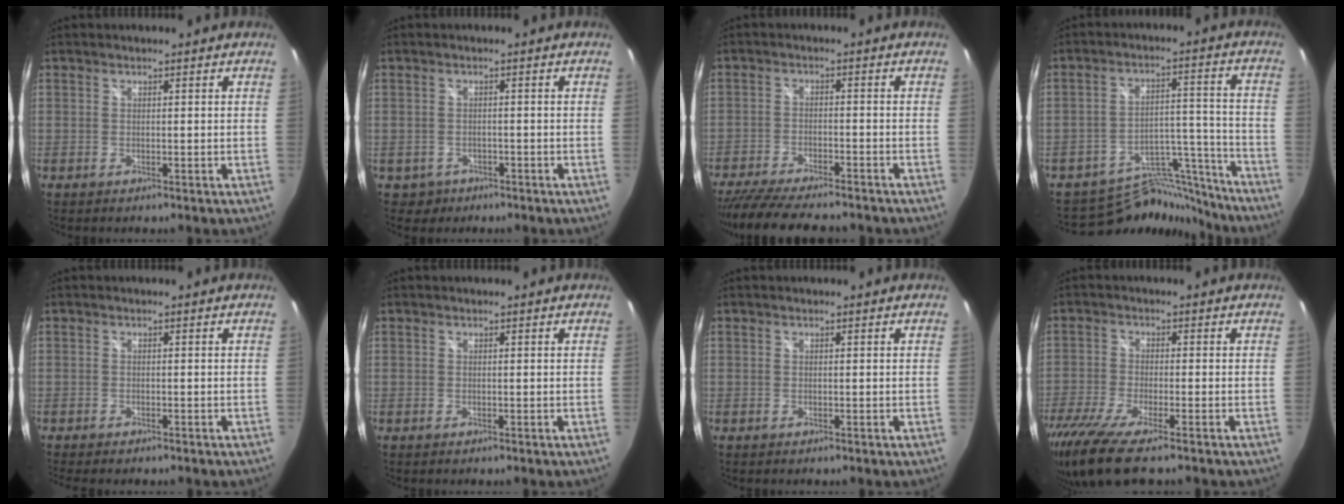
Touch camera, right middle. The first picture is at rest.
{"total": 3.0, "force": [-1.4, 2.6, 0.5], "torque": [-0.022, 0.001, -0.015]}
{"total": 15.2, "force": [-13.1, 2.9, 7.1], "torque": [-0.150, -0.030, -0.208]}
{"total": 12.7, "force": [-12.0, 4.0, 1.0], "torque": [-0.010, 0.046, -0.175]}
{"total": 3.0, "force": [-2.5, 0.7, 1.5], "torque": [-0.030, -0.020, -0.038]}
{"total": 0.0}
{"total": 0.0}
{"total": 11.2, "force": [-8.4, 1.4, 7.3], "torque": [-0.170, -0.050, -0.154]}